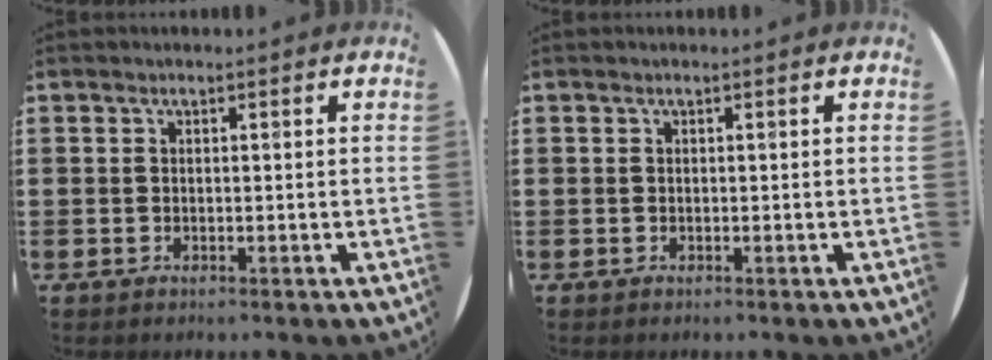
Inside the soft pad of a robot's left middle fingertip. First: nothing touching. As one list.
[{"total": 0.0}]